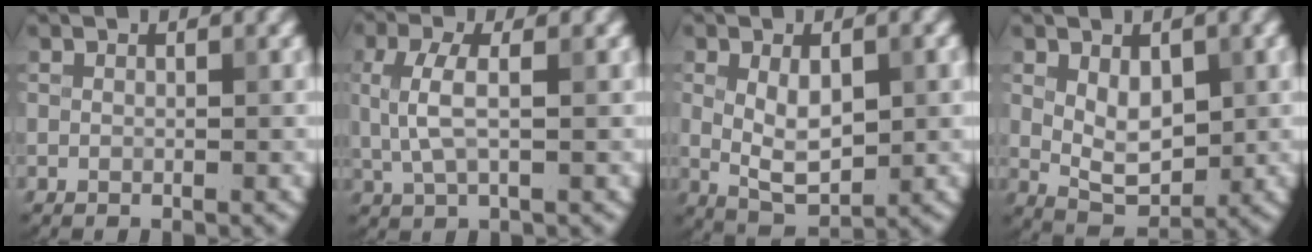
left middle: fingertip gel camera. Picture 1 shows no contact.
{"total": 3.4, "force": [0.3, 1.2, 3.2], "torque": [-0.076, 0.003, 0.005]}
{"total": 4.7, "force": [0.5, 2.4, 4.0], "torque": [-0.075, -0.002, 0.013]}
{"total": 4.4, "force": [0.7, 2.7, 3.4], "torque": [-0.059, -0.005, 0.019]}